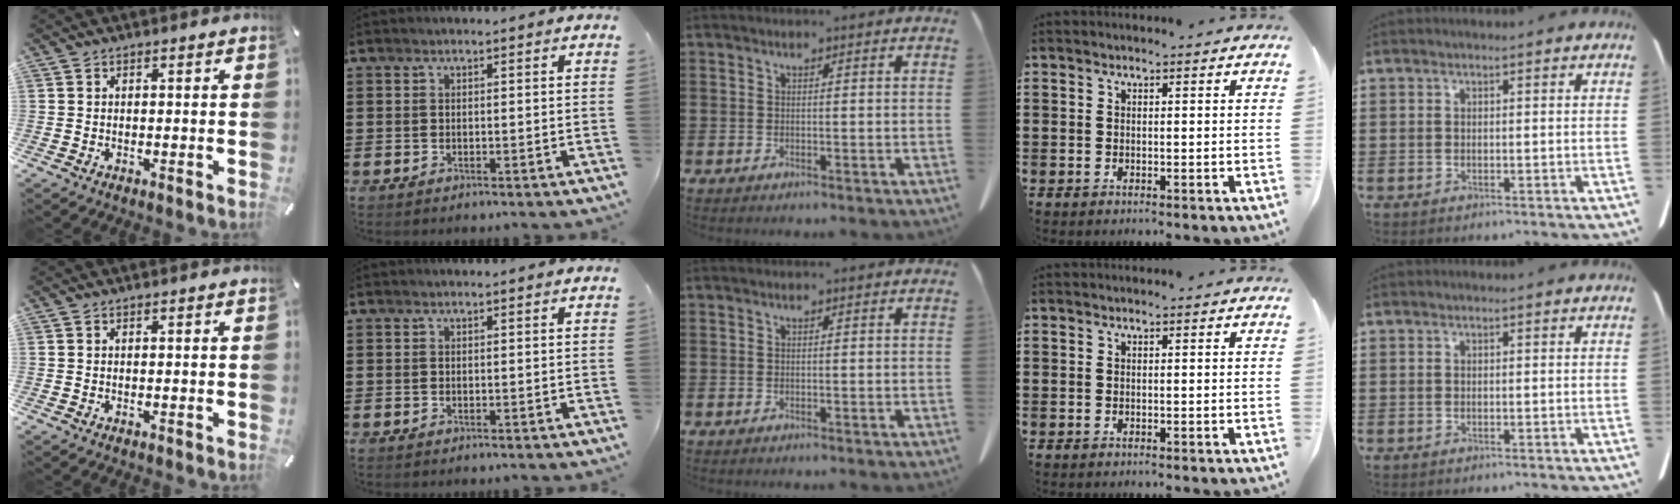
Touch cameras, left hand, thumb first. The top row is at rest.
{}